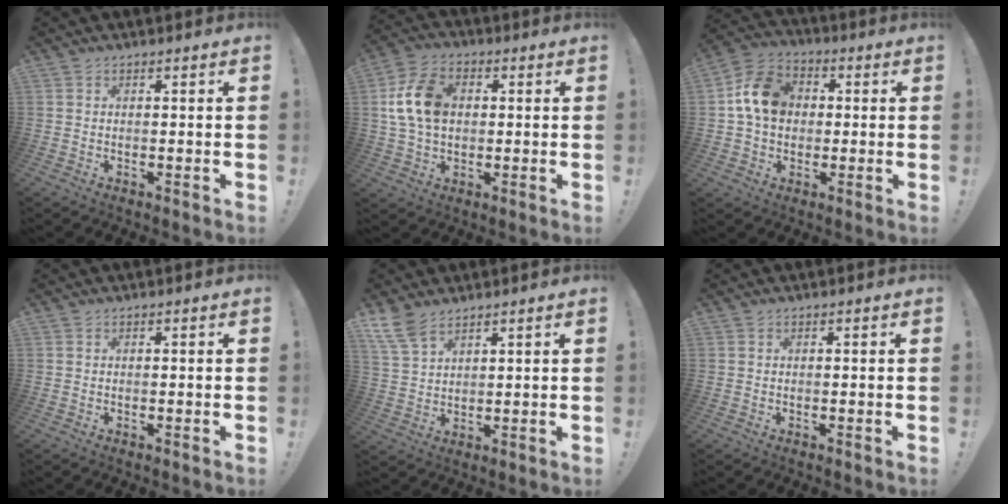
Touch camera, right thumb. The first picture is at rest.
{"total": 14.0, "force": [1.8, 9.9, 9.8], "torque": [-0.181, 0.008, 0.039]}
{"total": 13.4, "force": [2.2, 10.7, 7.7], "torque": [-0.120, 0.012, 0.049]}
{"total": 0.0}
{"total": 7.1, "force": [5.5, 3.1, 3.3], "torque": [-0.064, -0.027, 0.107]}
{"total": 0.0}